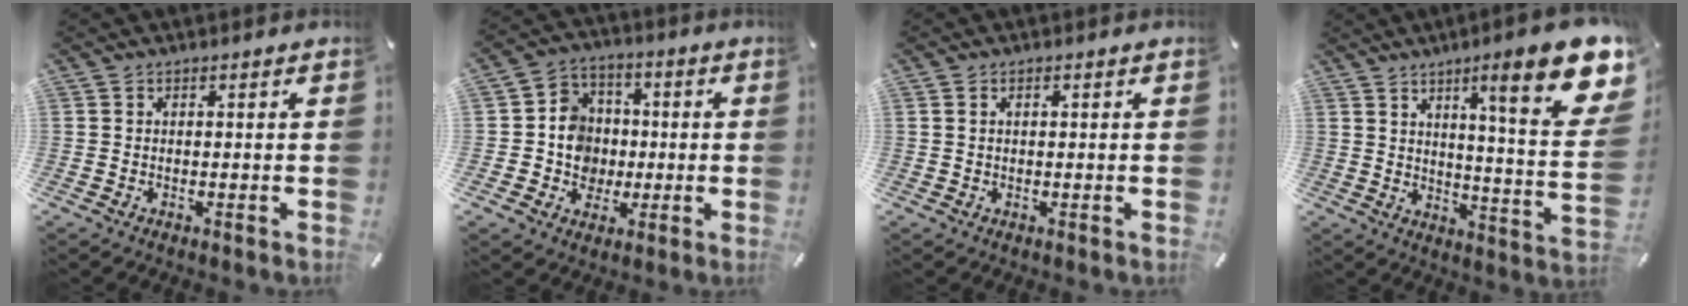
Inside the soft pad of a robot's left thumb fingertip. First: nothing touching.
{"total": 9.4, "force": [-1.2, 8.9, 2.4], "torque": [-0.048, 0.008, -0.018]}
{"total": 1.0, "force": [0.3, 0.6, 0.8], "torque": [-0.016, 0.004, 0.004]}
{"total": 19.5, "force": [10.1, 3.9, 16.2], "torque": [-0.231, -0.065, 0.147]}